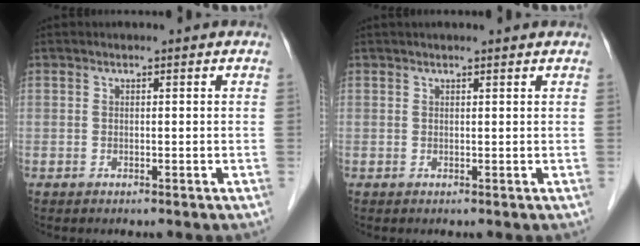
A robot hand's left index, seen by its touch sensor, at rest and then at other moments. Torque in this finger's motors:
{"motor_torque": [0.18, -0.23, -0.04, 0.01]}